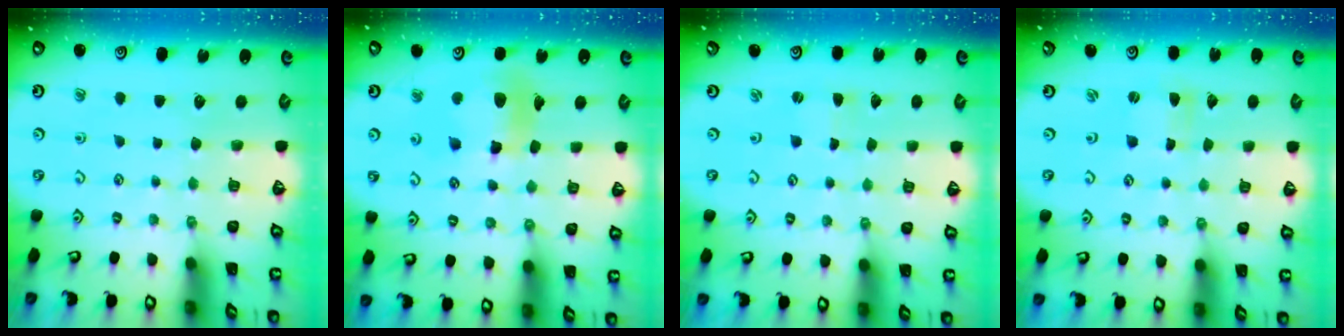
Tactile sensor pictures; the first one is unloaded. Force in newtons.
{"total": 11.6, "press": 11.5, "slide": 1.2}
{"total": 0.8, "press": 0.8, "slide": 0.2}
{"total": 0.0}